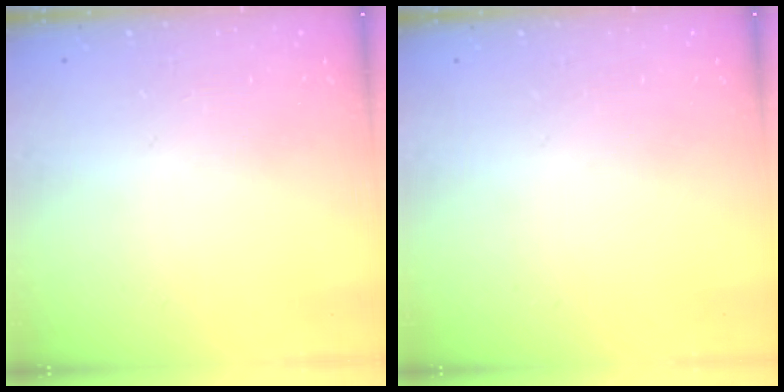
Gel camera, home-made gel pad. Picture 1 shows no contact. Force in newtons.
{"total": 0.0}